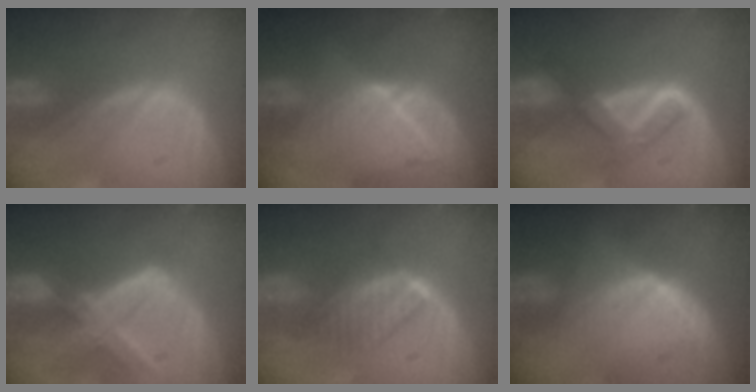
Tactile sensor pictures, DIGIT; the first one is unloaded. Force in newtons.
{"total": 9.2, "press": 8.2, "slide": 4.1}
{"total": 5.1, "press": 5.0, "slide": 0.7}
{"total": 8.2, "press": 7.1, "slide": 4.0}
{"total": 6.7, "press": 6.0, "slide": 2.9}
{"total": 5.9, "press": 5.9, "slide": 0.6}